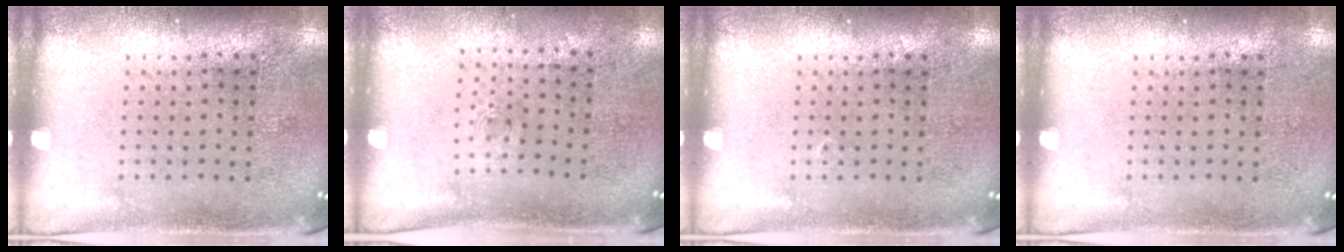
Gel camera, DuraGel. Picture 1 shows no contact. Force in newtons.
{"total": 0.5, "press": 0.2, "slide": 0.5}
{"total": 0.0}
{"total": 0.0}